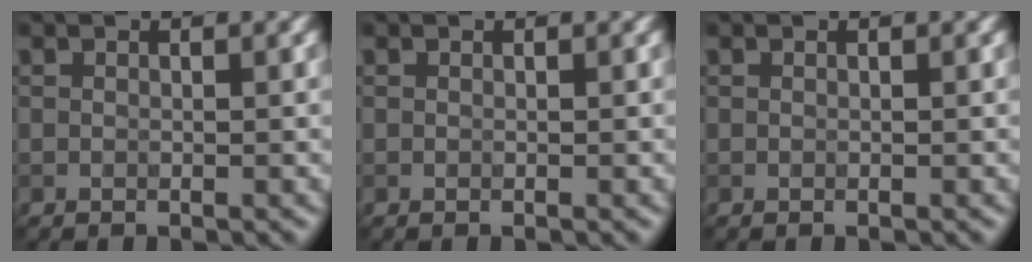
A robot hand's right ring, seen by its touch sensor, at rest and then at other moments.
{"total": 0.0}
{"total": 0.0}